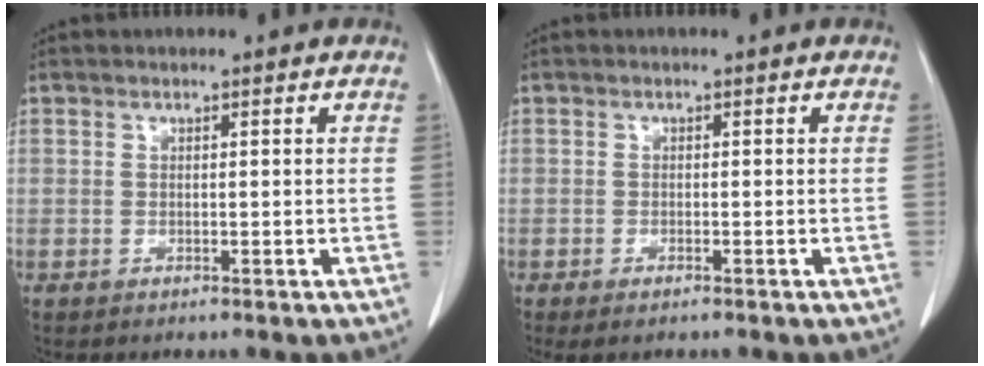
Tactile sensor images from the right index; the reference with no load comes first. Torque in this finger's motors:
{"motor_torque": [0.19, -0.08, 0.10, 0.01]}